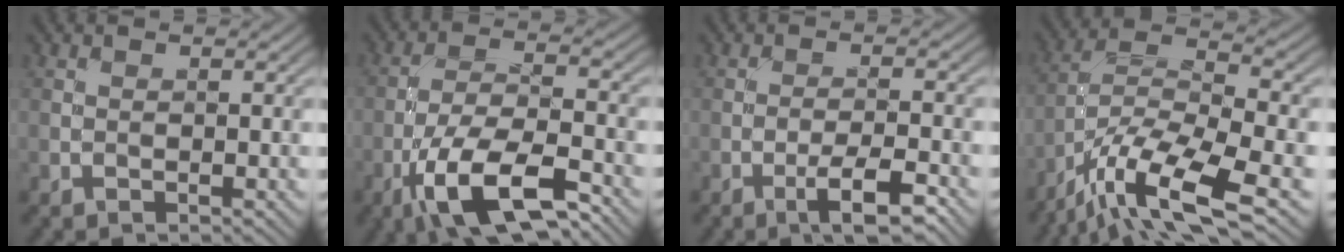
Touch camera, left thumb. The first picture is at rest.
{"total": 11.9, "force": [-6.9, 4.0, 8.9], "torque": [-0.170, -0.003, -0.136]}
{"total": 5.4, "force": [-3.3, 1.0, 4.1], "torque": [-0.069, 0.009, -0.054]}
{"total": 14.6, "force": [-9.2, 4.2, 10.5], "torque": [-0.217, -0.011, -0.171]}